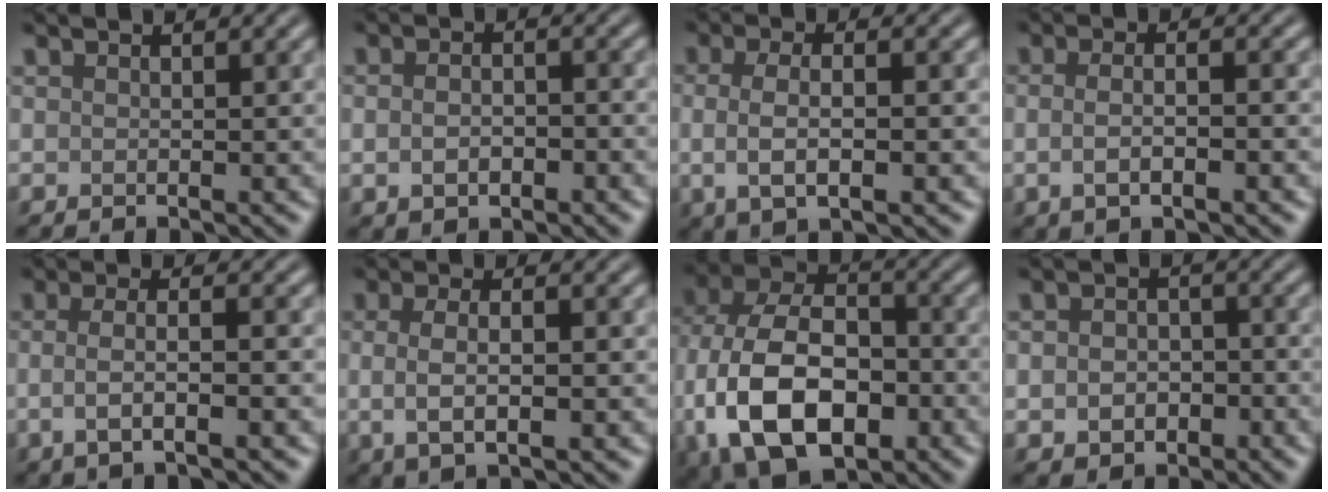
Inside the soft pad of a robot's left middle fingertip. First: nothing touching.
{"total": 2.9, "force": [-0.7, 1.8, 2.2], "torque": [-0.035, -0.004, -0.011]}
{"total": 4.2, "force": [-0.3, 1.5, 3.9], "torque": [-0.080, -0.003, -0.007]}
{"total": 3.6, "force": [-0.6, 1.4, 3.2], "torque": [-0.046, -0.005, -0.013]}
{"total": 3.9, "force": [-0.6, 1.3, 3.7], "torque": [-0.058, -0.006, -0.013]}
{"total": 3.8, "force": [-0.1, 1.4, 3.6], "torque": [-0.071, -0.003, -0.003]}
{"total": 15.7, "force": [-4.1, 10.4, 11.0], "torque": [-0.245, -0.027, -0.068]}
{"total": 3.5, "force": [-0.9, 2.6, 2.1], "torque": [-0.030, -0.008, -0.018]}